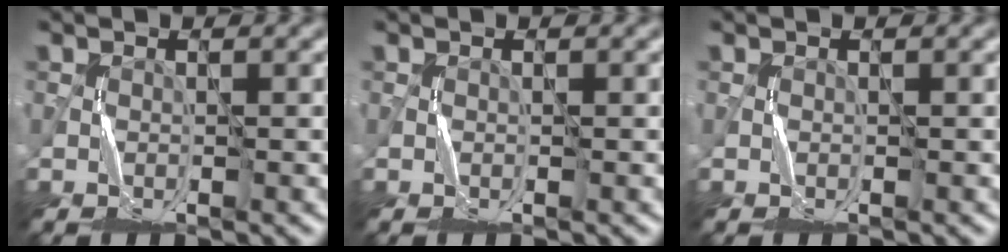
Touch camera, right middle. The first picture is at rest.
{"total": 0.0}
{"total": 0.0}